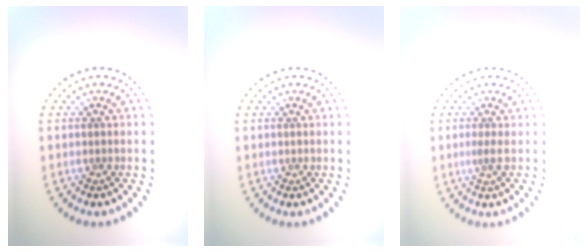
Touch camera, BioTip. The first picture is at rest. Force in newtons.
{"total": 0.0}
{"total": 0.8, "press": 0.3, "slide": 0.7}